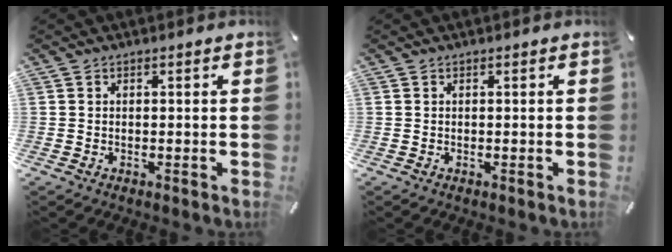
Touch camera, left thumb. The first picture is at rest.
{"total": 0.0}